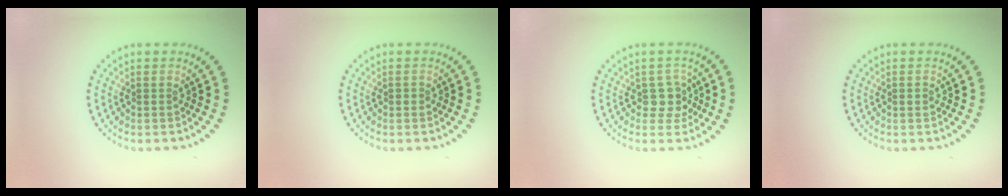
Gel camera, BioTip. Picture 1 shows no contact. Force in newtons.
{"total": 0.7, "press": 0.7, "slide": 0.1}
{"total": 2.3, "press": 2.1, "slide": 1.0}
{"total": 0.7, "press": 0.7, "slide": 0.1}